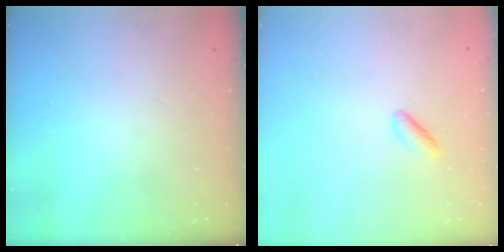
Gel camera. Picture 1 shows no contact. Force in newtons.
{"total": 2.5, "press": 2.3, "slide": 0.8}